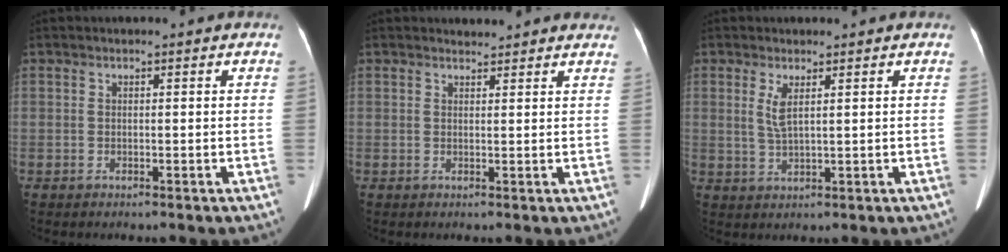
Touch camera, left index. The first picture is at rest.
{"total": 4.2, "force": [4.0, 1.0, 0.3], "torque": [-0.002, 0.009, 0.037]}
{"total": 2.9, "force": [1.1, 0.2, 2.7], "torque": [-0.066, -0.008, 0.029]}